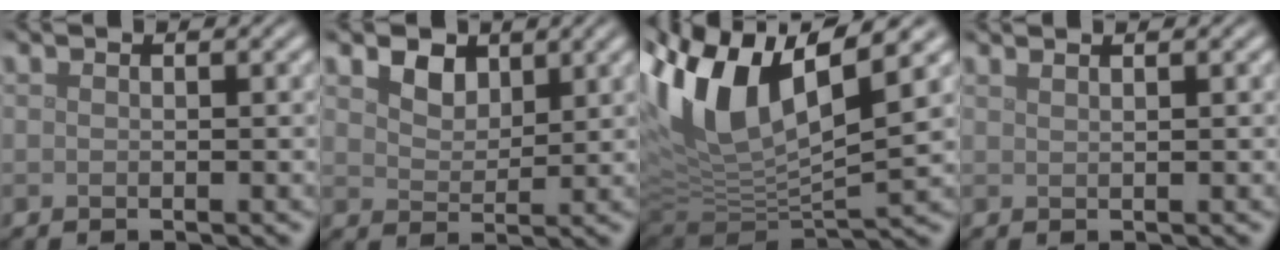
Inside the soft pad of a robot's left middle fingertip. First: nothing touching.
{"total": 2.5, "force": [1.6, 1.5, 1.2], "torque": [-0.030, -0.002, 0.025]}
{"total": 11.8, "force": [4.5, 4.5, 9.9], "torque": [-0.202, 0.008, 0.082]}
{"total": 1.6, "force": [1.2, 0.6, 0.9], "torque": [0.003, -0.003, 0.003]}